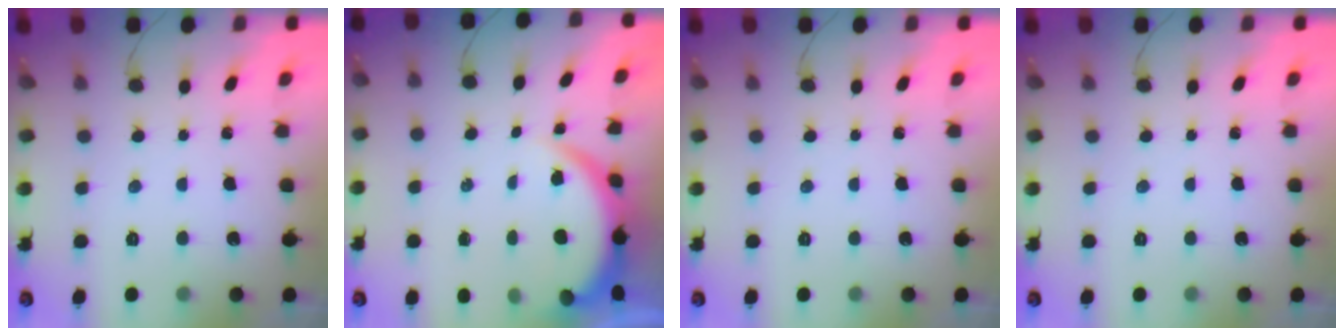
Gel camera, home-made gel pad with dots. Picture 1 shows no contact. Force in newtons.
{"total": 4.5, "press": 4.2, "slide": 1.5}
{"total": 0.0}
{"total": 0.0}